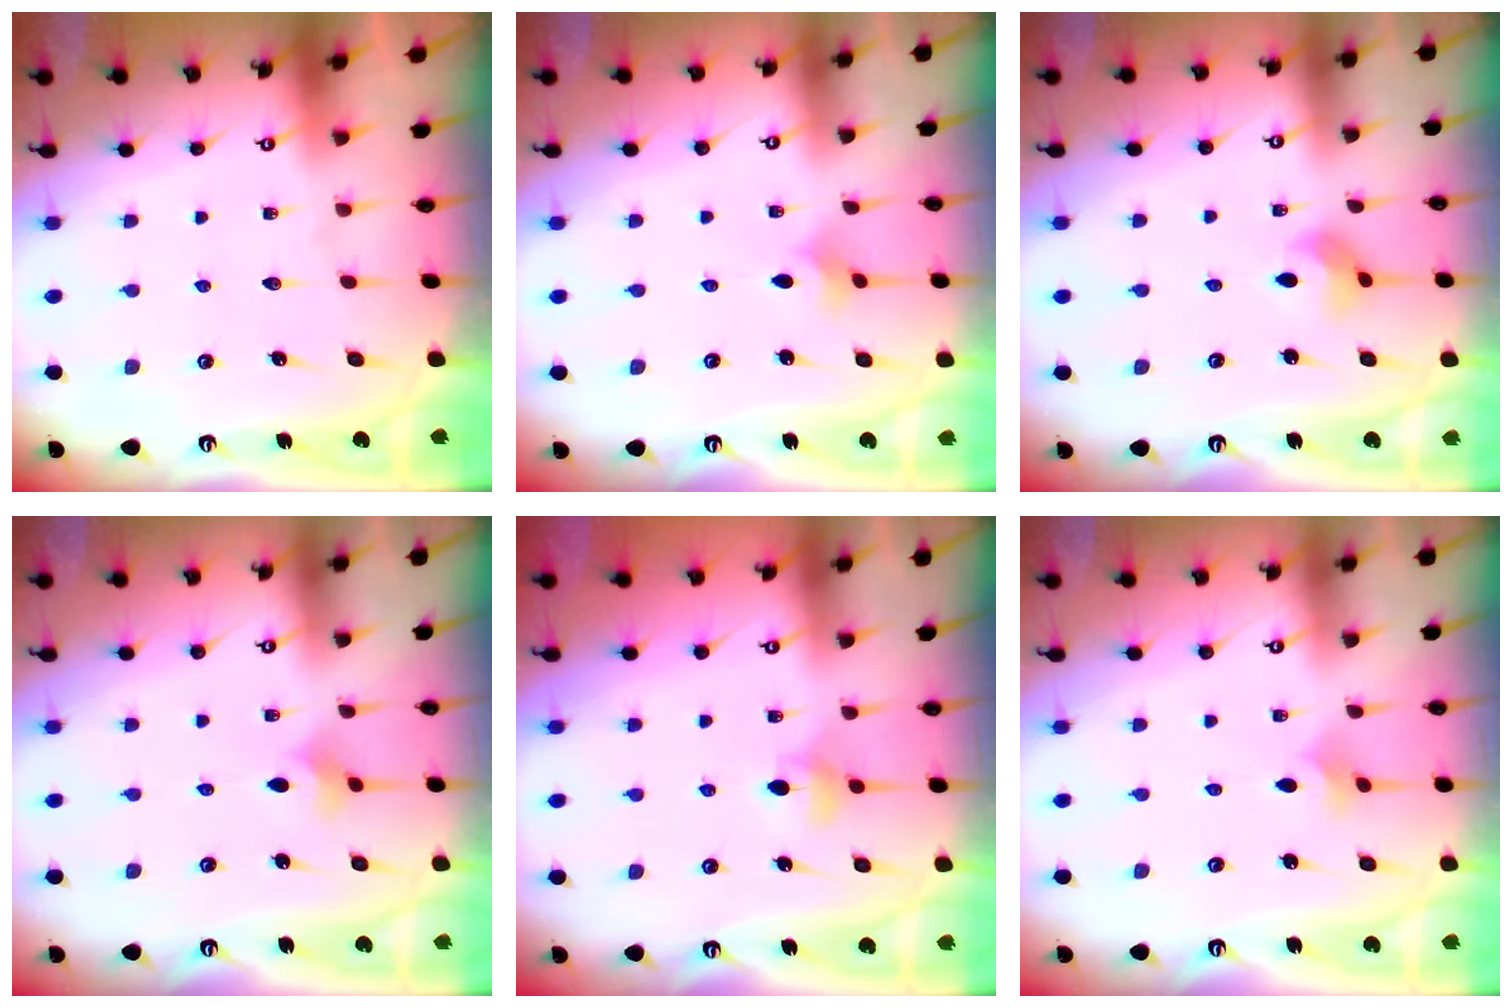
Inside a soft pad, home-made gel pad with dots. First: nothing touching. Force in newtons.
{"total": 1.9, "press": 1.8, "slide": 0.5}
{"total": 4.2, "press": 4.1, "slide": 0.8}
{"total": 2.6, "press": 2.6, "slide": 0.5}
{"total": 4.3, "press": 4.3, "slide": 0.9}
{"total": 1.6, "press": 1.5, "slide": 0.4}